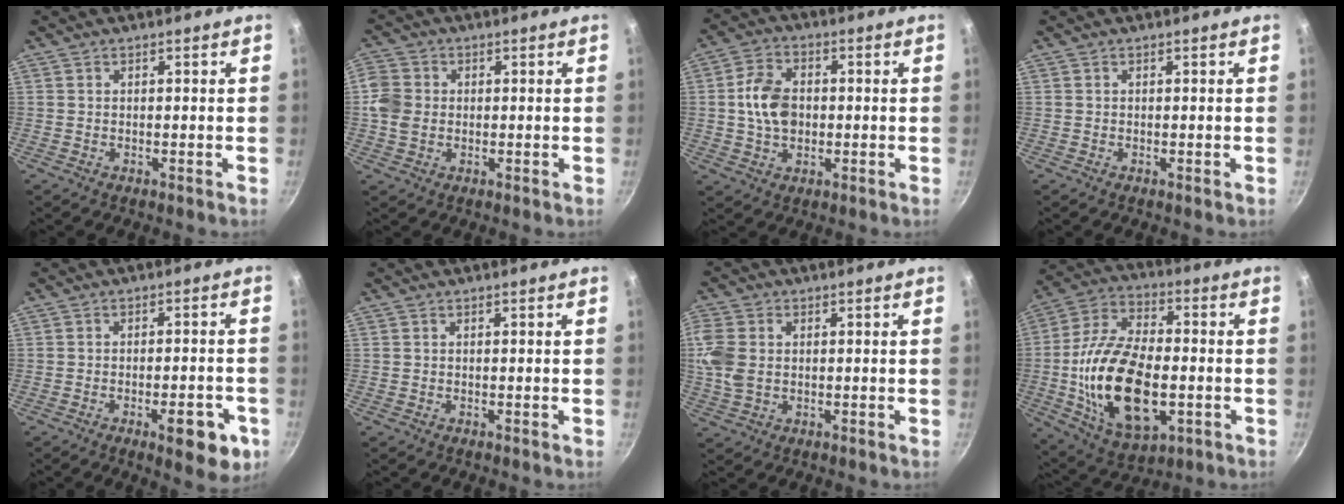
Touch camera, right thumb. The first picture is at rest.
{"total": 5.9, "force": [0.0, 4.9, 3.3], "torque": [-0.071, 0.008, -0.004]}
{"total": 8.9, "force": [0.1, 6.2, 6.4], "torque": [-0.103, 0.010, -0.002]}
{"total": 0.0}
{"total": 8.9, "force": [-4.1, 3.0, 7.3], "torque": [-0.083, 0.015, -0.050]}
{"total": 0.0}
{"total": 7.9, "force": [0.6, 5.5, 5.6], "torque": [-0.145, 0.009, 0.015]}
{"total": 23.2, "force": [-3.6, 12.4, 19.2], "torque": [-0.355, 0.010, -0.051]}